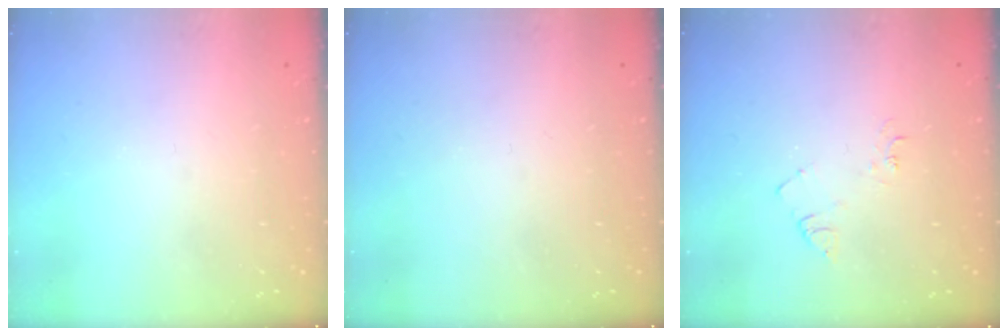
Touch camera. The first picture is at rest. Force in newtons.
{"total": 0.0}
{"total": 5.7, "press": 5.7, "slide": 0.5}